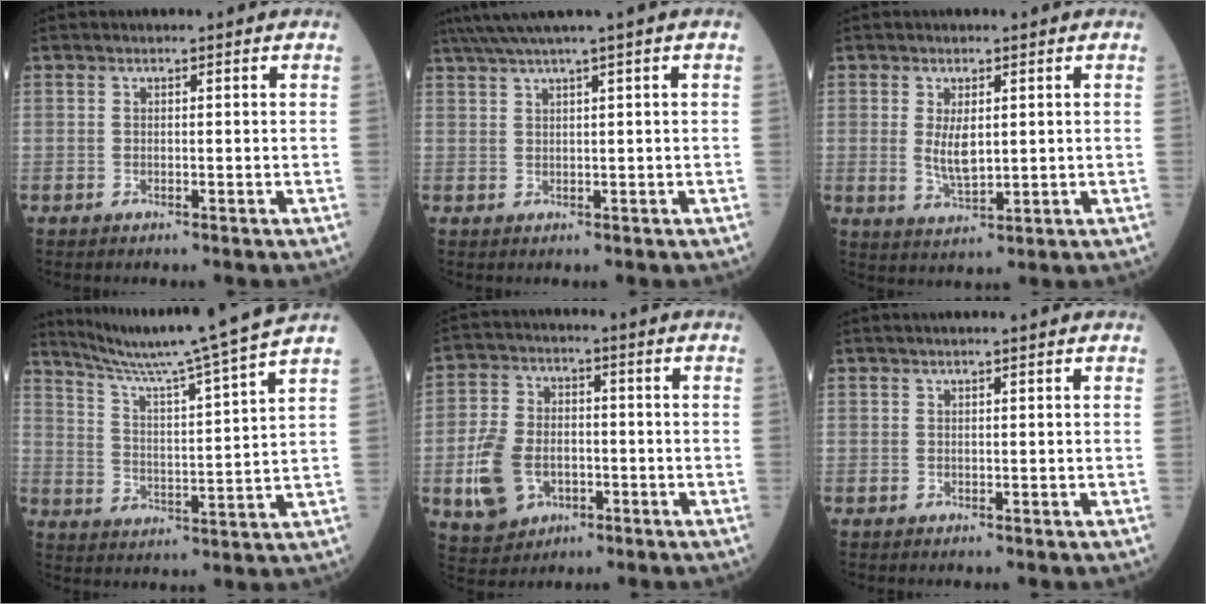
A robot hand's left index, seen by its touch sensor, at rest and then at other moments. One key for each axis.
{"total": 4.7, "fx": 3.3, "fy": -1.3, "fz": 3.0, "tx": -0.060, "ty": 0.016, "tz": 0.066}
{"total": 4.2, "fx": 0.7, "fy": 1.6, "fz": 3.8, "tx": -0.078, "ty": -0.010, "tz": 0.020}
{"total": 17.2, "fx": 14.8, "fy": -3.2, "fz": 8.2, "tx": -0.137, "ty": -0.036, "tz": 0.218}
{"total": 9.8, "fx": -3.0, "fy": 7.2, "fz": 6.1, "tx": -0.146, "ty": 0.009, "tz": -0.047}
{"total": 1.8, "fx": 1.5, "fy": -0.5, "fz": 0.8, "tx": -0.007, "ty": 0.017, "tz": 0.033}